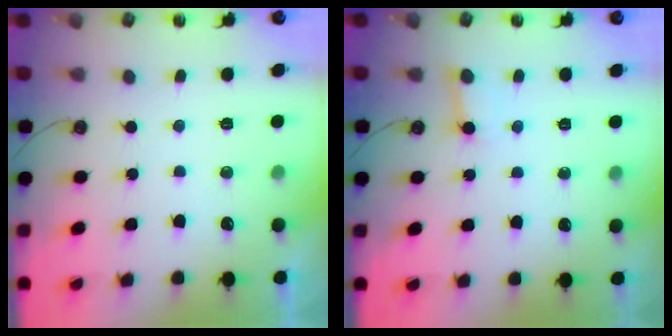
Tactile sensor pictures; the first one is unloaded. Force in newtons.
{"total": 4.2, "press": 4.2, "slide": 0.3}